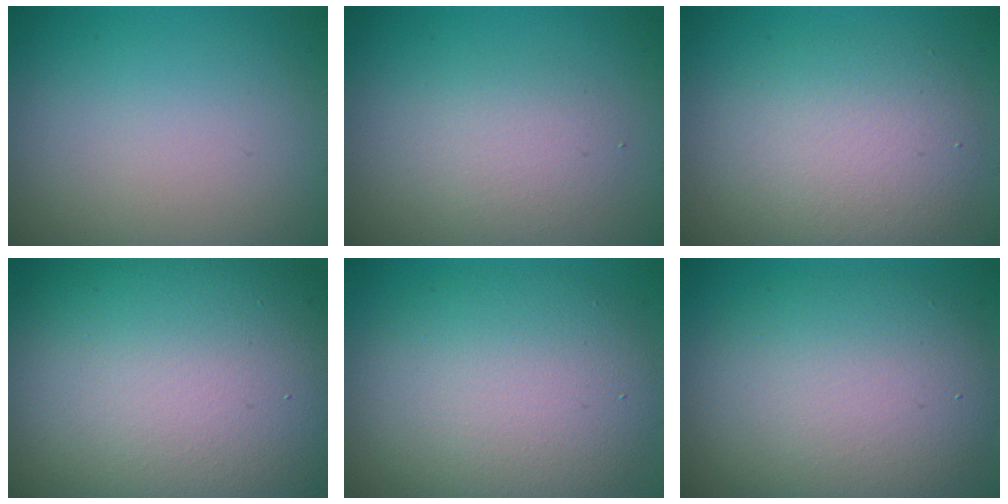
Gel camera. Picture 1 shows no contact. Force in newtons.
{"total": 2.4, "press": 2.4, "slide": 0.3}
{"total": 5.0, "press": 5.0, "slide": 0.4}
{"total": 18.7, "press": 18.7, "slide": 0.8}
{"total": 8.7, "press": 8.7, "slide": 0.7}
{"total": 8.3, "press": 8.3, "slide": 0.8}